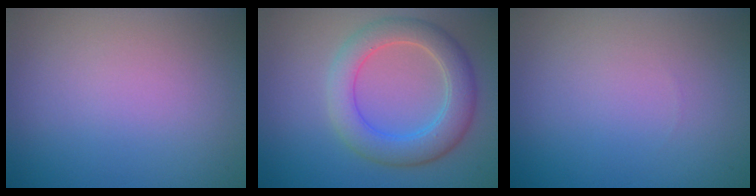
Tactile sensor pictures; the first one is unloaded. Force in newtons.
{"total": 5.1, "press": 5.0, "slide": 0.4}
{"total": 0.0}